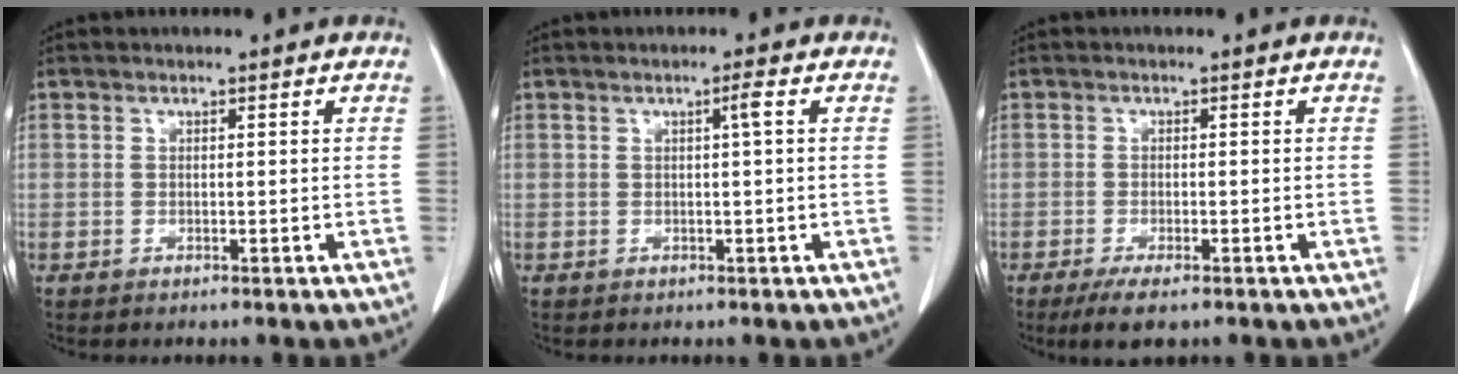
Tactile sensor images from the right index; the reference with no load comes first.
{"total": 1.3, "force": [0.3, -0.3, 1.3], "torque": [-0.021, 0.002, 0.005]}
{"total": 4.2, "force": [-2.8, 1.0, 3.0], "torque": [-0.051, -0.010, -0.044]}